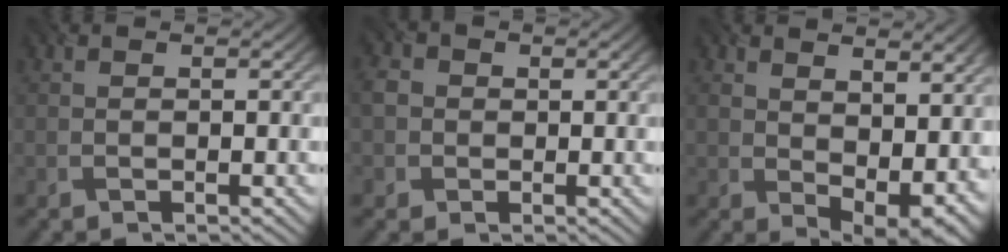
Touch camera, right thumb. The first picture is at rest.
{"total": 3.6, "force": [0.1, 3.4, 1.3], "torque": [-0.045, 0.005, -0.010]}
{"total": 8.6, "force": [2.4, 4.5, 6.9], "torque": [-0.112, -0.024, 0.069]}